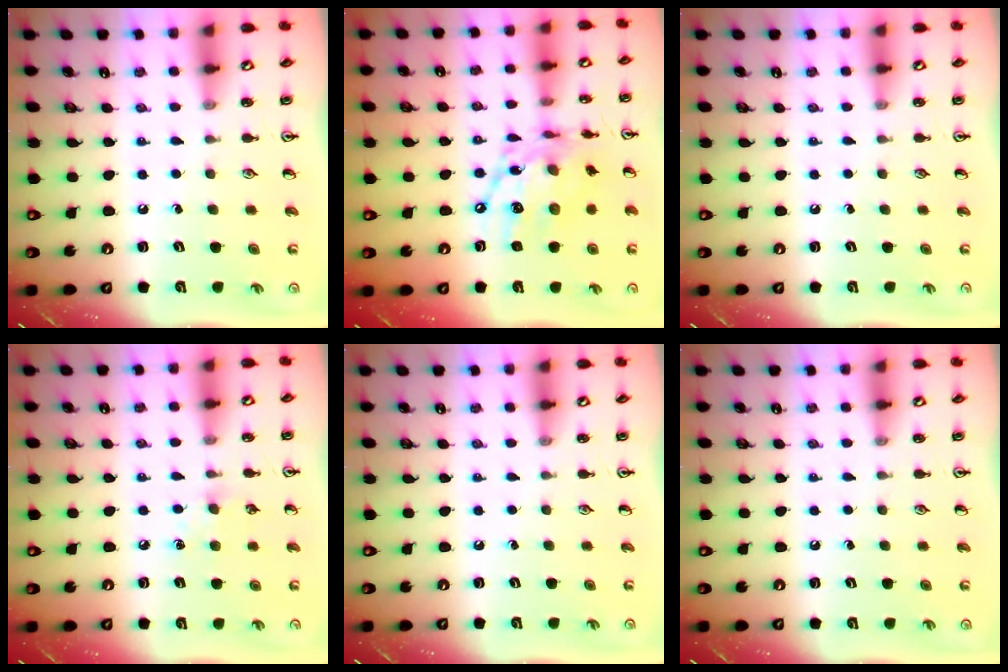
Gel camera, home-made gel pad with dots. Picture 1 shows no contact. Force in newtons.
{"total": 13.3, "press": 13.3, "slide": 1.2}
{"total": 0.0}
{"total": 5.7, "press": 5.7, "slide": 0.7}
{"total": 0.0}
{"total": 0.0}